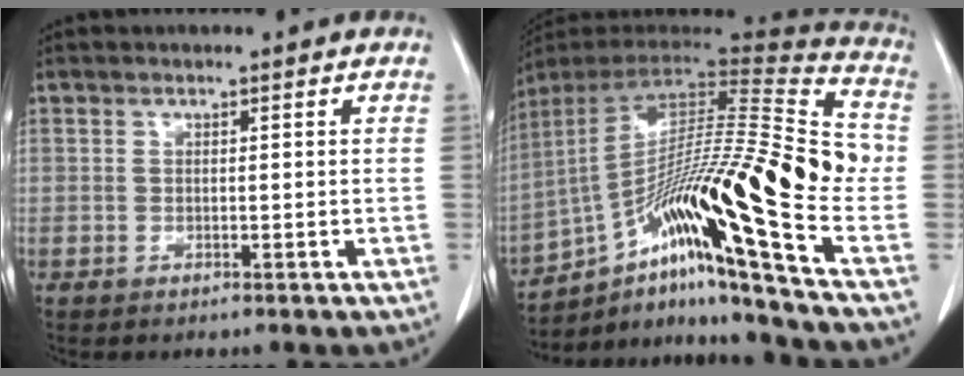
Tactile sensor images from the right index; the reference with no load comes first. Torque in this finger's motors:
{"motor_torque": [1.34, -0.80, 0.53, 0.21]}